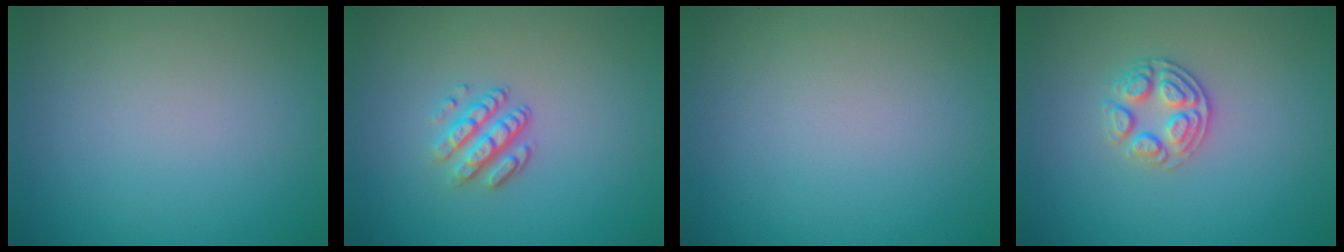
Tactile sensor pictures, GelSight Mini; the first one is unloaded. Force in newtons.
{"total": 3.1, "press": 2.3, "slide": 2.0}
{"total": 0.0}
{"total": 2.7, "press": 2.5, "slide": 0.9}